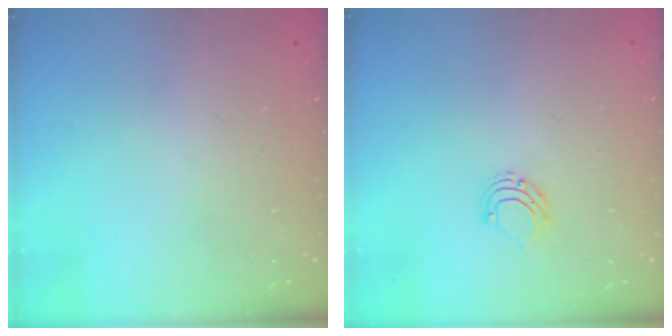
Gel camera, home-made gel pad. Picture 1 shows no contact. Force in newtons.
{"total": 5.7, "press": 5.7, "slide": 0.4}